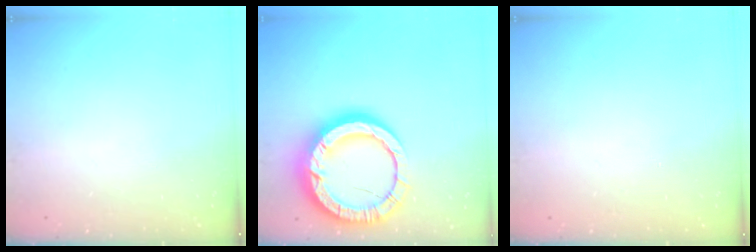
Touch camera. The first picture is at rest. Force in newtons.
{"total": 21.5, "press": 21.5, "slide": 1.8}
{"total": 2.6, "press": 2.6, "slide": 0.2}